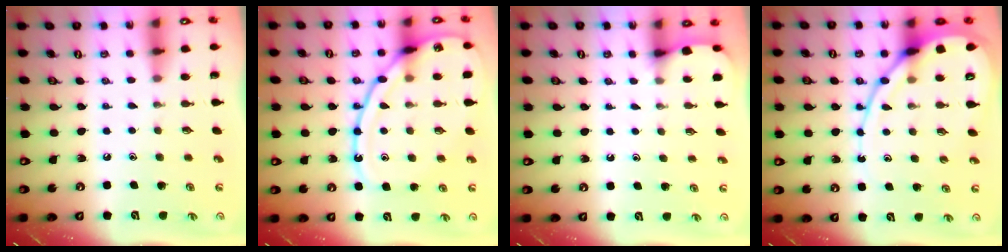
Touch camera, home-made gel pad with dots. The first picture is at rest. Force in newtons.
{"total": 16.0, "press": 16.0, "slide": 1.4}
{"total": 3.0, "press": 2.9, "slide": 0.3}
{"total": 13.0, "press": 12.9, "slide": 1.4}